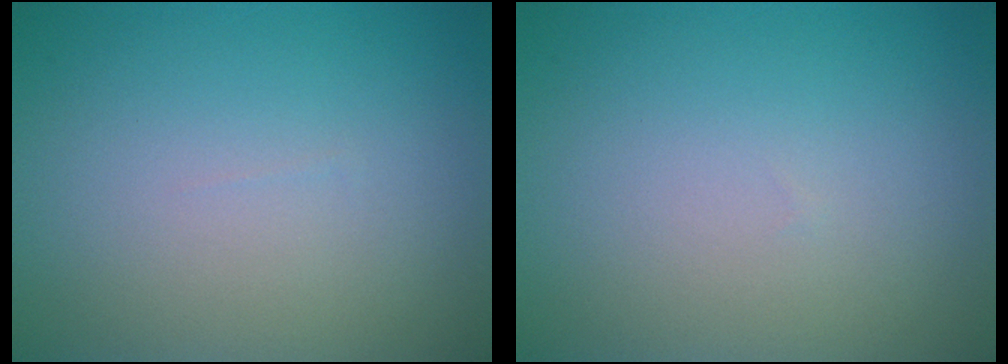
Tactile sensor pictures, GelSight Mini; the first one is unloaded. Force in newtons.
{"total": 0.0}